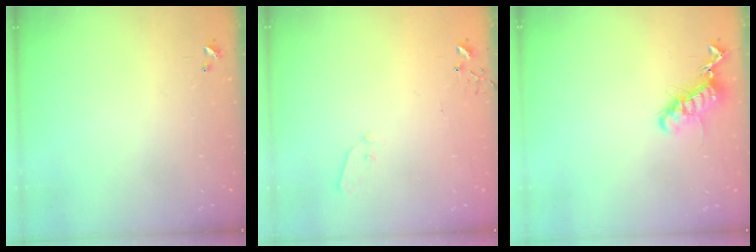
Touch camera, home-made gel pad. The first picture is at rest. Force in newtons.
{"total": 4.0, "press": 3.9, "slide": 0.6}
{"total": 13.8, "press": 13.7, "slide": 1.3}